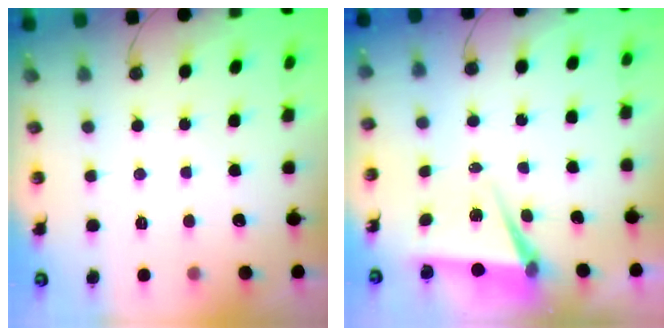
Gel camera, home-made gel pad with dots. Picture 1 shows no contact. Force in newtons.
{"total": 6.7, "press": 5.3, "slide": 4.2}